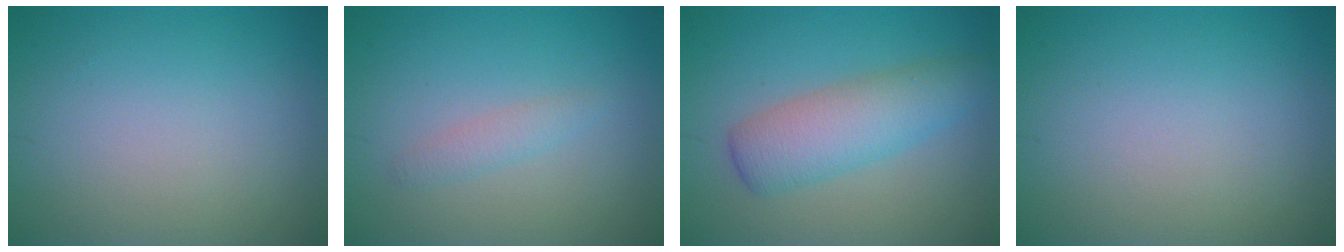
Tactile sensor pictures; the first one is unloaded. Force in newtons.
{"total": 1.3, "press": 1.3, "slide": 0.0}
{"total": 5.0, "press": 5.0, "slide": 0.1}
{"total": 0.0}